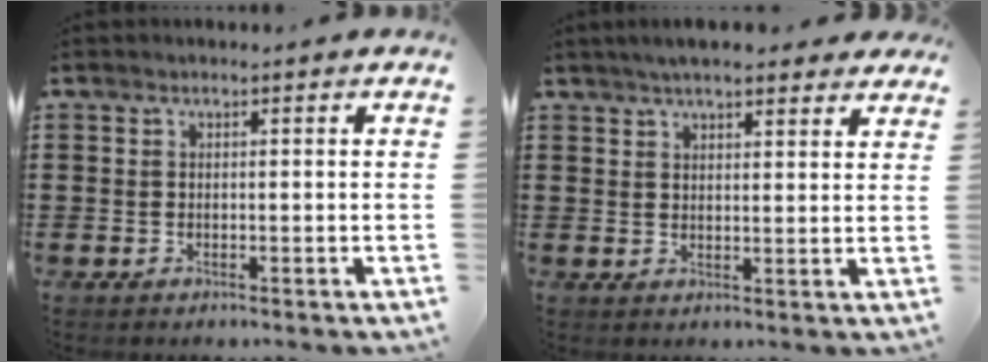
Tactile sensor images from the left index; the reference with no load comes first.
{"total": 4.9, "force": [4.2, 1.0, 2.3], "torque": [-0.054, 0.000, 0.078]}